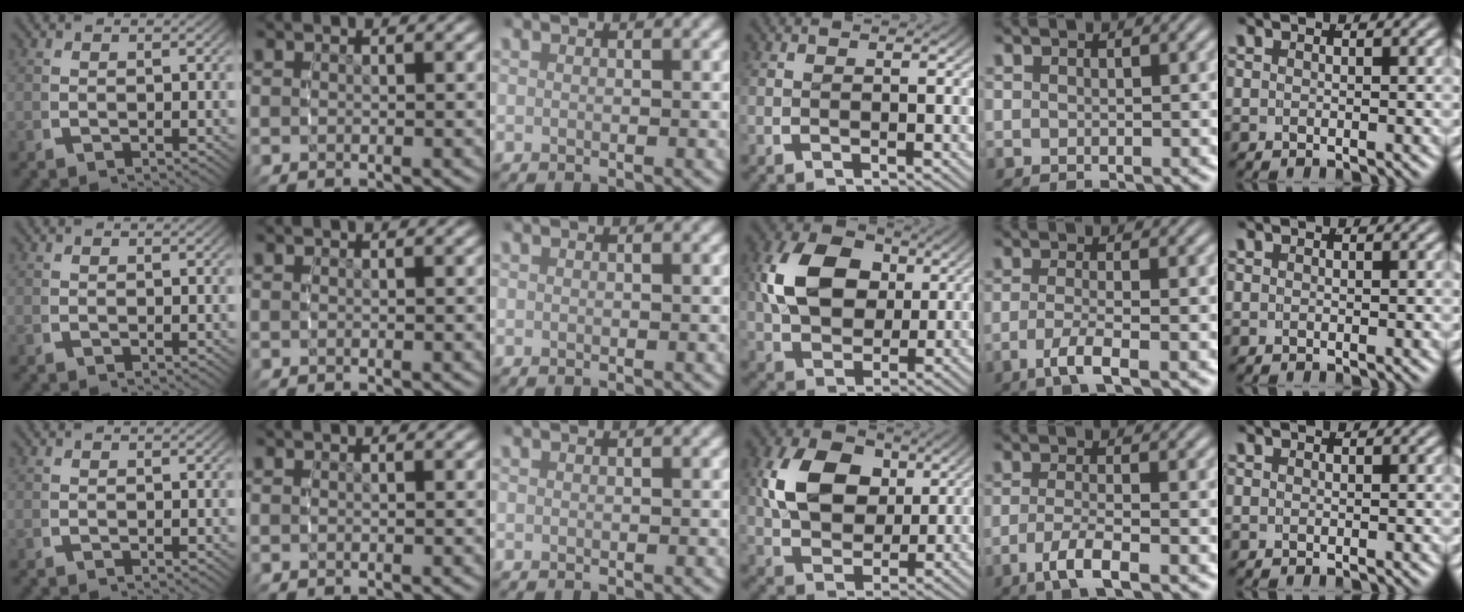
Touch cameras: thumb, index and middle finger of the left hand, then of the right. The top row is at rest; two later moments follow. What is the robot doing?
{"motion": "grasp_and_lifting", "object": "bowl"}